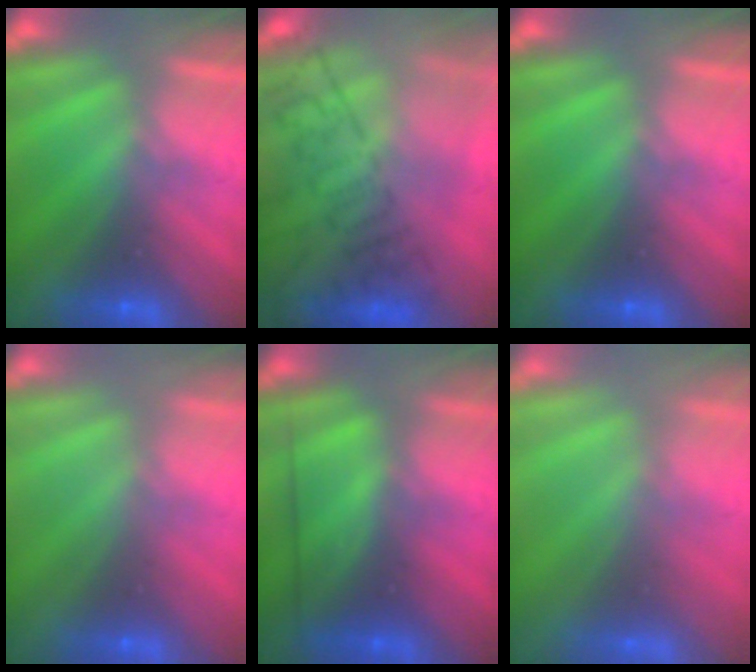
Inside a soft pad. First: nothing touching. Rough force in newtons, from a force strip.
{"total": 8.7}
{"total": 0.0}
{"total": 3.2}
{"total": 2.6}
{"total": 4.5}